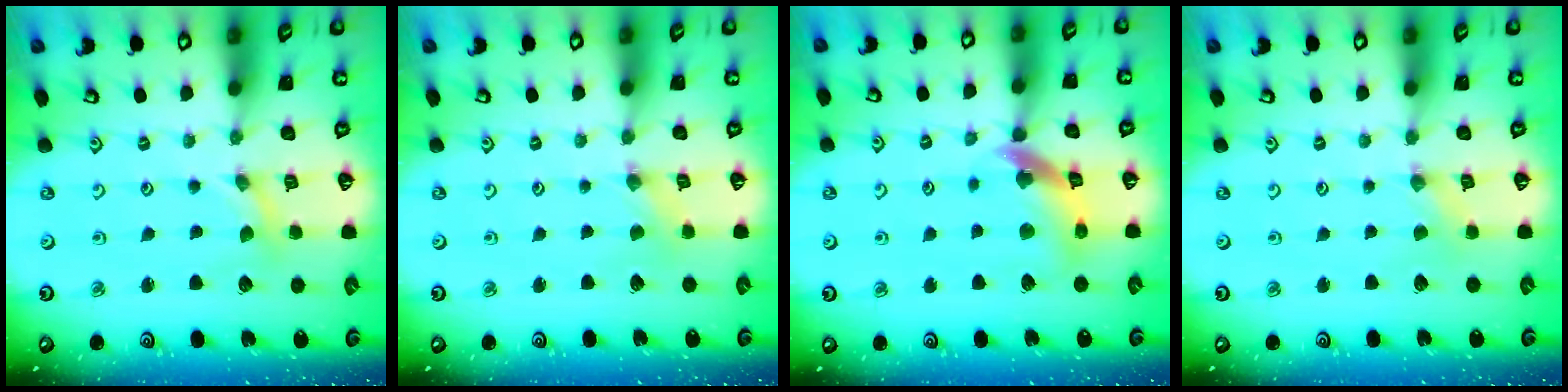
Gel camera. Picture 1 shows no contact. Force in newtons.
{"total": 0.0}
{"total": 14.3, "press": 14.1, "slide": 2.0}
{"total": 0.0}